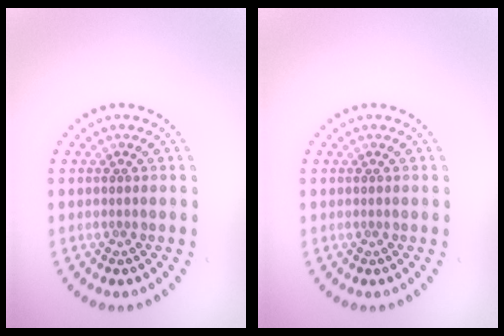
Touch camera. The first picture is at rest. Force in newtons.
{"total": 0.0}